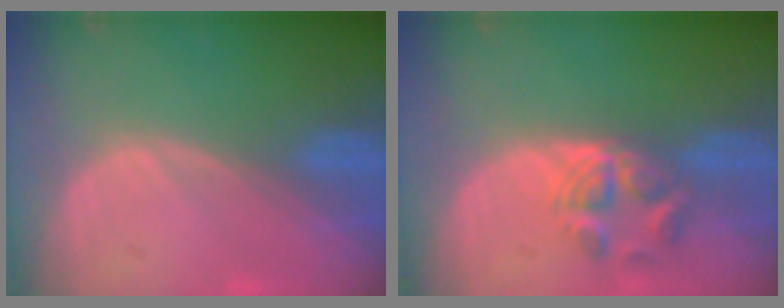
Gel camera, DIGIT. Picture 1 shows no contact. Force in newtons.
{"total": 5.9, "press": 4.8, "slide": 3.4}